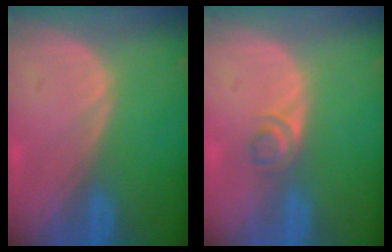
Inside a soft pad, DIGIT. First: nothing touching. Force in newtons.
{"total": 2.3, "press": 2.1, "slide": 1.0}